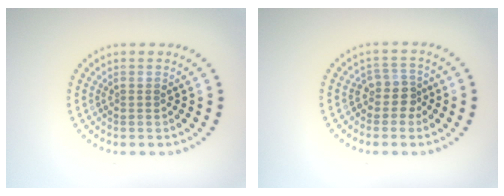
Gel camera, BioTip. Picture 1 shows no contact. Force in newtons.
{"total": 2.1, "press": 1.5, "slide": 1.4}